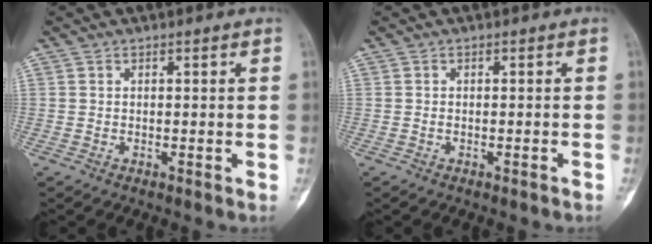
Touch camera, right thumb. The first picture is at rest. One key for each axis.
{"total": 0.8, "fx": -0.5, "fy": -0.1, "fz": 0.5, "tx": -0.018, "ty": 0.005, "tz": -0.004}